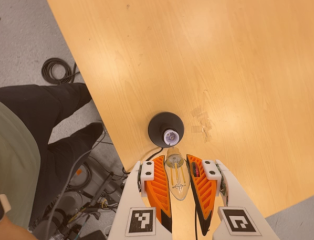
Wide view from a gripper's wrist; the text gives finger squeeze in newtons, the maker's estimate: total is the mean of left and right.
{"total": 19.6, "left": 21.2, "right": 18.0}